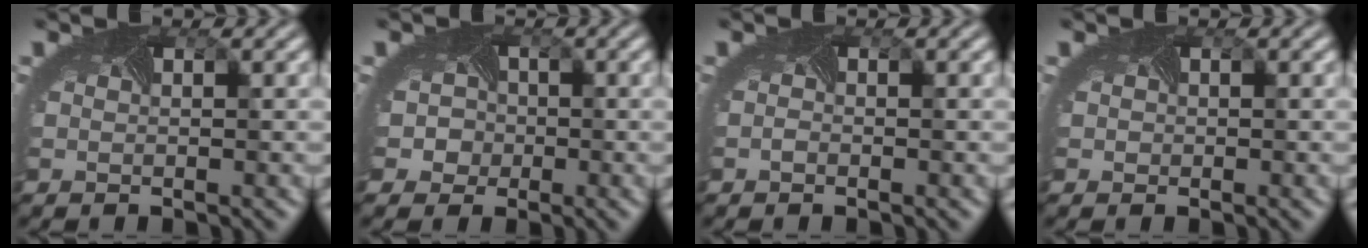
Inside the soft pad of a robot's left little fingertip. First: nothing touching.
{"total": 3.8, "force": [-0.7, 3.6, 1.1], "torque": [-0.002, 0.012, -0.026]}
{"total": 0.6, "force": [-0.5, -0.1, -0.3], "torque": [-0.002, -0.006, -0.011]}
{"total": 0.6, "force": [0.1, 0.6, -0.2], "torque": [0.005, -0.005, -0.003]}